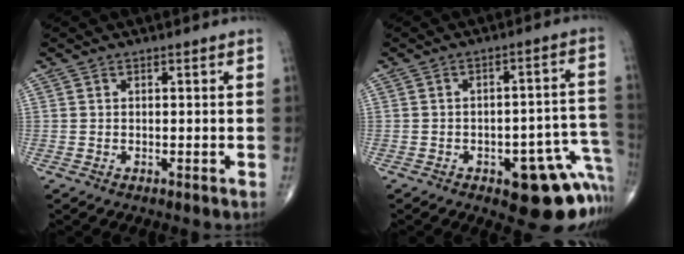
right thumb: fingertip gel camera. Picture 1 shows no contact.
{"total": 15.3, "force": [-6.7, 6.5, 12.1], "torque": [-0.073, 0.058, -0.065]}